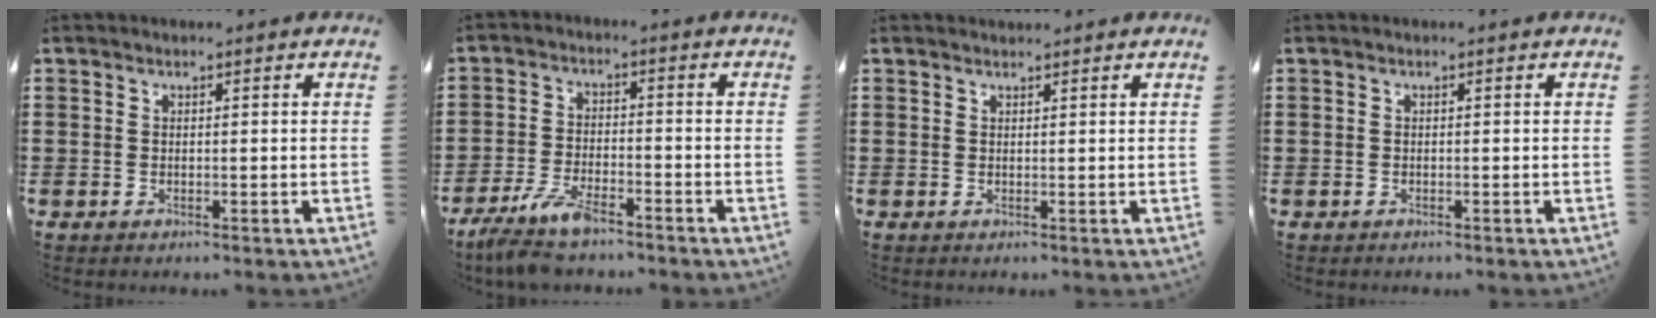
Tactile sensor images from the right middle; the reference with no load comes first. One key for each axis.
{"total": 6.5, "fx": -5.4, "fy": 1.2, "fz": 3.5, "tx": -0.088, "ty": -0.012, "tz": -0.107}
{"total": 0.7, "fx": 0.7, "fy": 0.1, "fz": 0.0, "tx": 0.007, "ty": -0.004, "tz": 0.011}
{"total": 0.0}